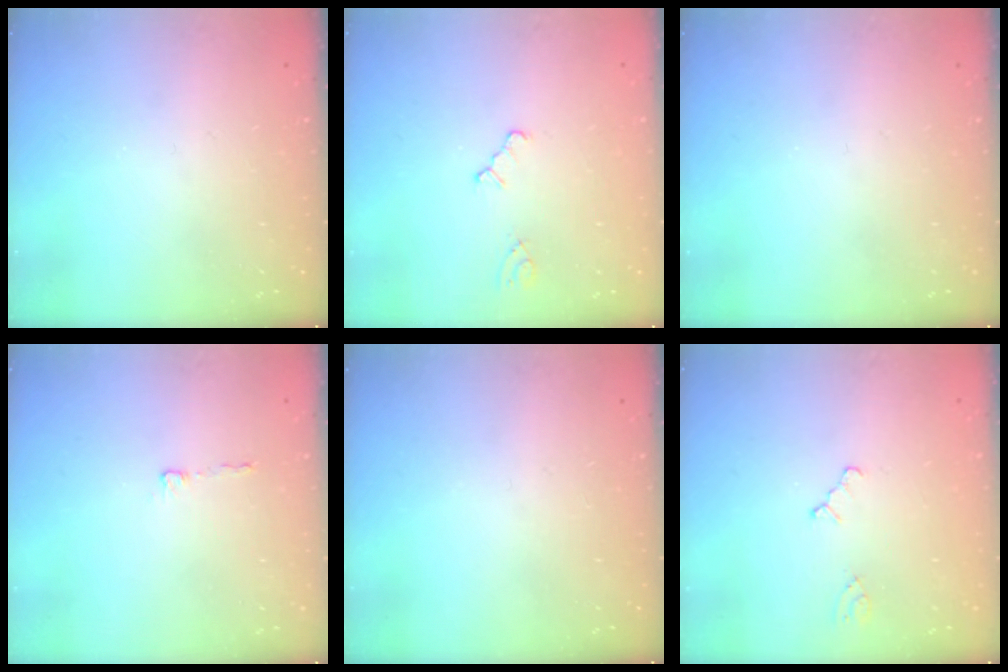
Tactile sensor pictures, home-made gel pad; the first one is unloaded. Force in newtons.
{"total": 2.0, "press": 2.0, "slide": 0.3}
{"total": 0.0}
{"total": 2.1, "press": 2.1, "slide": 0.2}
{"total": 0.0}
{"total": 0.7, "press": 0.7, "slide": 0.2}